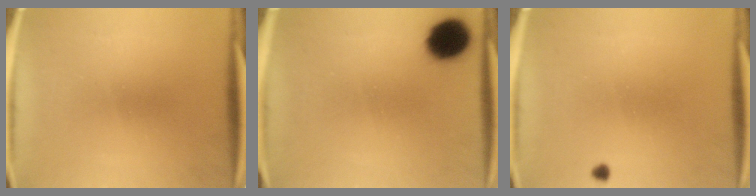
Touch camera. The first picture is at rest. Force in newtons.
{"total": 11.5}
{"total": 0.7}